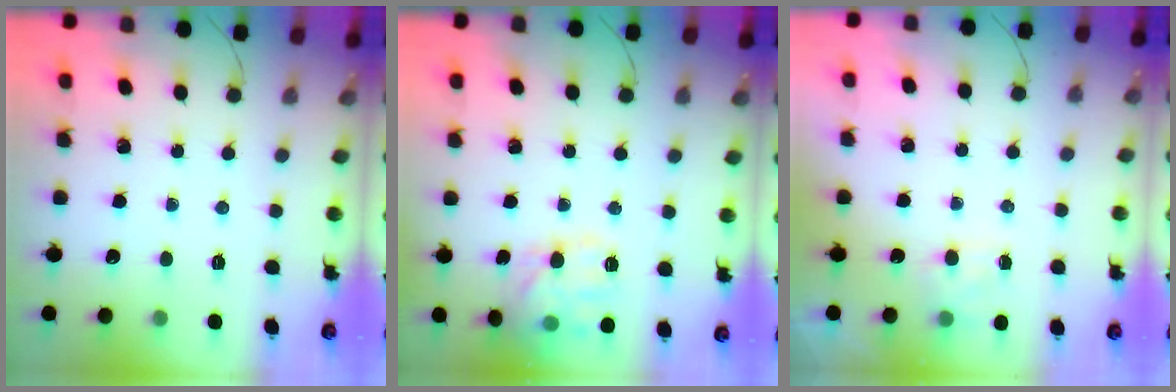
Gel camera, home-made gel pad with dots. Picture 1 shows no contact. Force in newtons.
{"total": 13.9, "press": 13.9, "slide": 0.5}
{"total": 5.4, "press": 5.2, "slide": 1.3}